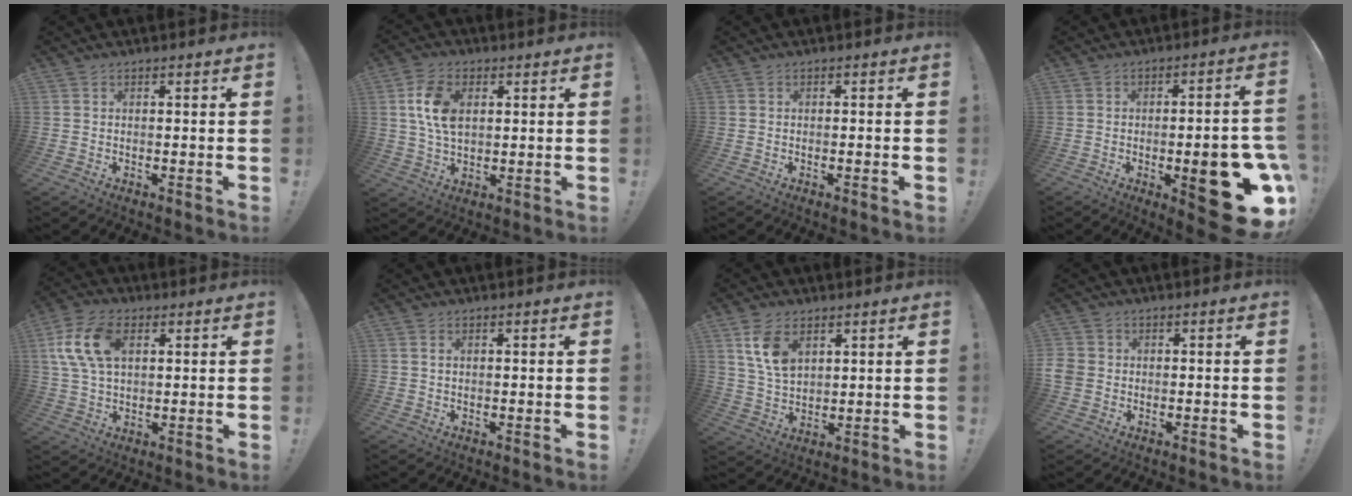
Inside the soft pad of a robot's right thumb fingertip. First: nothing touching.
{"total": 10.8, "force": [2.5, 7.1, 7.8], "torque": [-0.148, 0.004, 0.046]}
{"total": 1.2, "force": [-0.5, -0.2, 1.1], "torque": [-0.025, 0.002, -0.009]}
{"total": 20.9, "force": [-6.4, 7.1, 18.6], "torque": [-0.218, 0.022, -0.073]}
{"total": 13.7, "force": [3.8, 8.5, 10.0], "torque": [-0.205, 0.007, 0.074]}
{"total": 0.8, "force": [0.3, 0.4, 0.6], "torque": [-0.010, 0.000, 0.004]}
{"total": 9.4, "force": [4.6, 5.8, 5.8], "torque": [-0.111, -0.011, 0.089]}
{"total": 3.6, "force": [-0.4, 3.5, 0.7], "torque": [-0.036, 0.009, -0.004]}